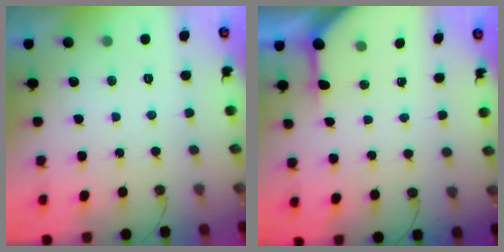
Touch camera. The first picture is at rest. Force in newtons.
{"total": 6.2, "press": 6.2, "slide": 0.2}